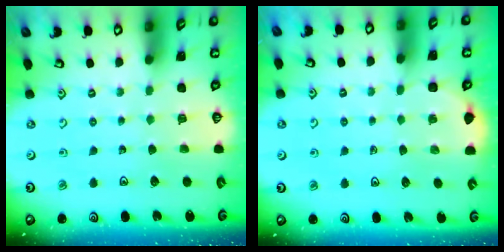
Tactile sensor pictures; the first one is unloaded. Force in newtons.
{"total": 1.7, "press": 1.5, "slide": 0.8}